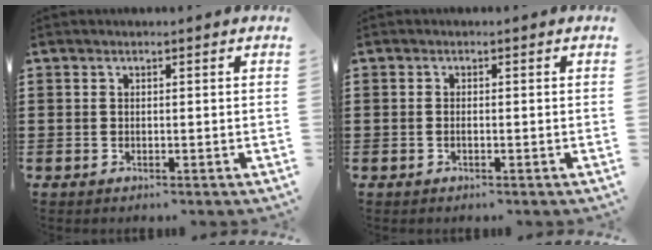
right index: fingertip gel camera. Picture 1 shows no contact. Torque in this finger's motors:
{"motor_torque": [0.59, 1.07, 0.08, 0.01]}